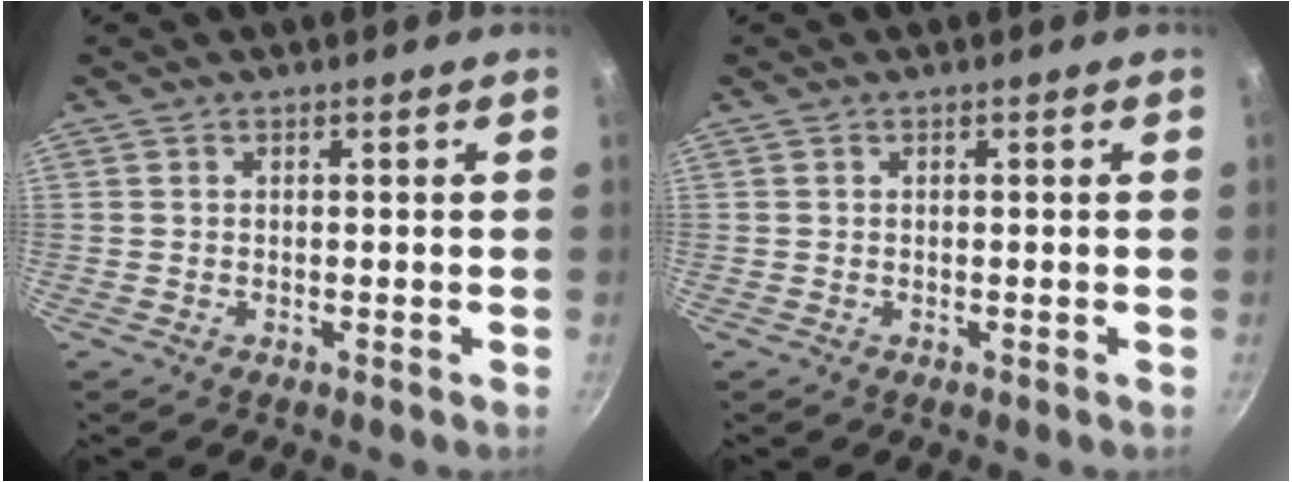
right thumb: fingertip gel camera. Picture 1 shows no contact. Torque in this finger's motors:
{"motor_torque": [-0.32, 0.10, 0.04, -0.30, 0.00]}